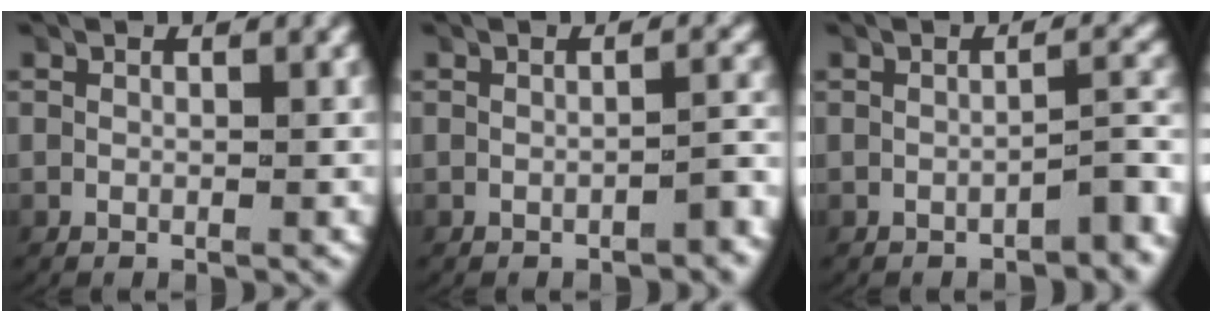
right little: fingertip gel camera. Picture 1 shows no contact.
{"total": 1.6, "force": [-1.2, 0.3, 1.0], "torque": [-0.014, 0.004, -0.018]}
{"total": 2.6, "force": [-1.8, 0.6, 1.8], "torque": [-0.018, 0.004, -0.024]}